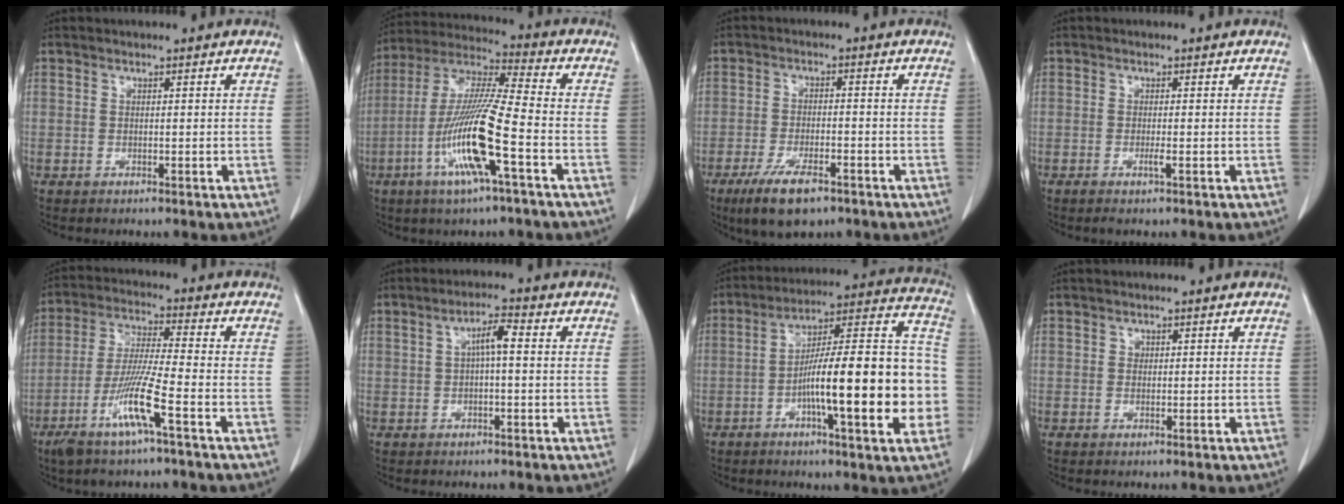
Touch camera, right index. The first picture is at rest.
{"total": 15.8, "force": [-5.4, 0.7, 14.8], "torque": [-0.303, -0.011, -0.107]}
{"total": 8.8, "force": [-5.4, 3.0, 6.1], "torque": [-0.118, -0.012, -0.090]}
{"total": 1.4, "force": [-0.6, 0.2, 1.3], "torque": [-0.025, -0.001, -0.011]}
{"total": 11.0, "force": [-5.2, -0.2, 9.7], "torque": [-0.196, -0.019, -0.106]}
{"total": 4.1, "force": [0.5, 1.0, 3.9], "torque": [-0.073, 0.014, 0.007]}
{"total": 22.7, "force": [-5.0, 3.6, 21.9], "torque": [-0.273, 0.028, -0.074]}
{"total": 1.0, "force": [0.1, 0.8, 0.4], "torque": [-0.012, 0.007, 0.005]}